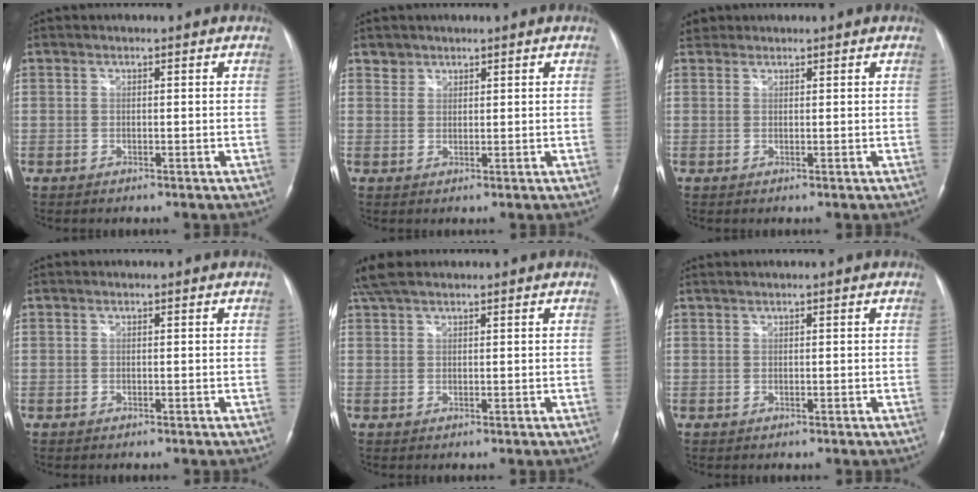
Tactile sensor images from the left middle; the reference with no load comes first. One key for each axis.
{"total": 1.7, "fx": 1.3, "fy": 1.1, "fz": -0.3, "tx": 0.014, "ty": 0.007, "tz": 0.017}
{"total": 2.2, "fx": 1.6, "fy": 1.5, "fz": 0.1, "tx": 0.003, "ty": 0.016, "tz": 0.025}
{"total": 0.0}
{"total": 4.6, "fx": 3.7, "fy": 1.6, "fz": 2.2, "tx": -0.049, "ty": 0.029, "tz": 0.073}
{"total": 0.9, "fx": 0.7, "fy": -0.1, "fz": 0.5, "tx": -0.012, "ty": 0.013, "tz": 0.018}